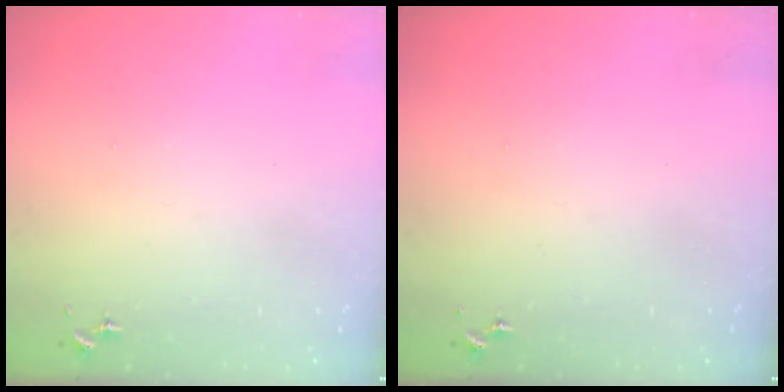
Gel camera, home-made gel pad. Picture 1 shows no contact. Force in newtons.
{"total": 0.0}